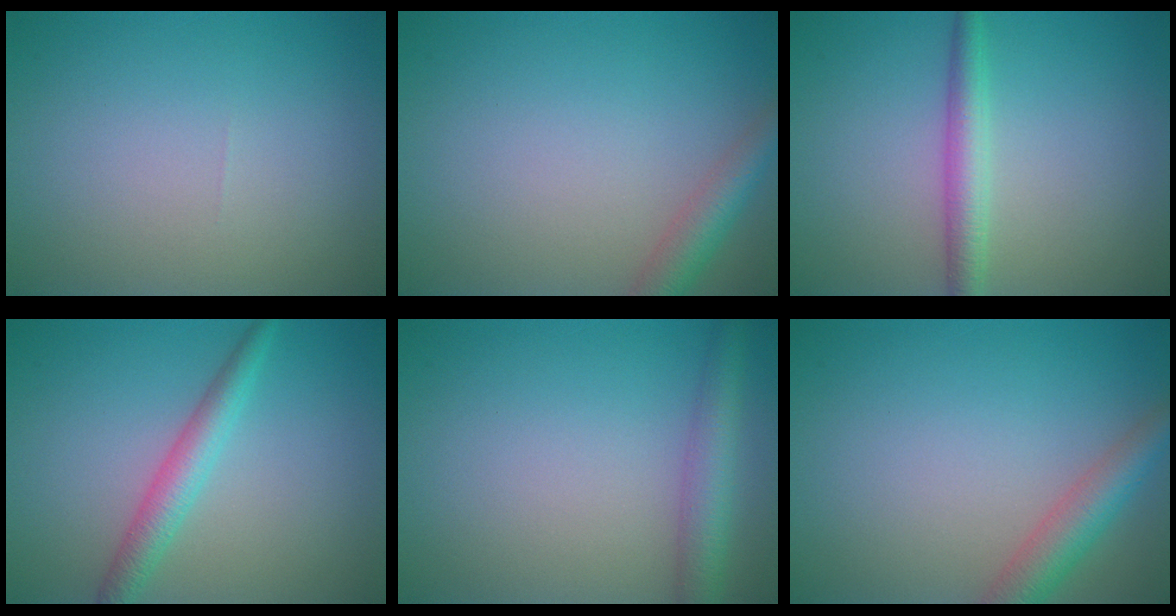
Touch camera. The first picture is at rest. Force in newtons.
{"total": 3.0, "press": 3.0, "slide": 0.1}
{"total": 2.9, "press": 2.9, "slide": 0.1}
{"total": 2.9, "press": 2.9, "slide": 0.0}
{"total": 3.6, "press": 3.6, "slide": 0.1}
{"total": 3.7, "press": 3.7, "slide": 0.2}